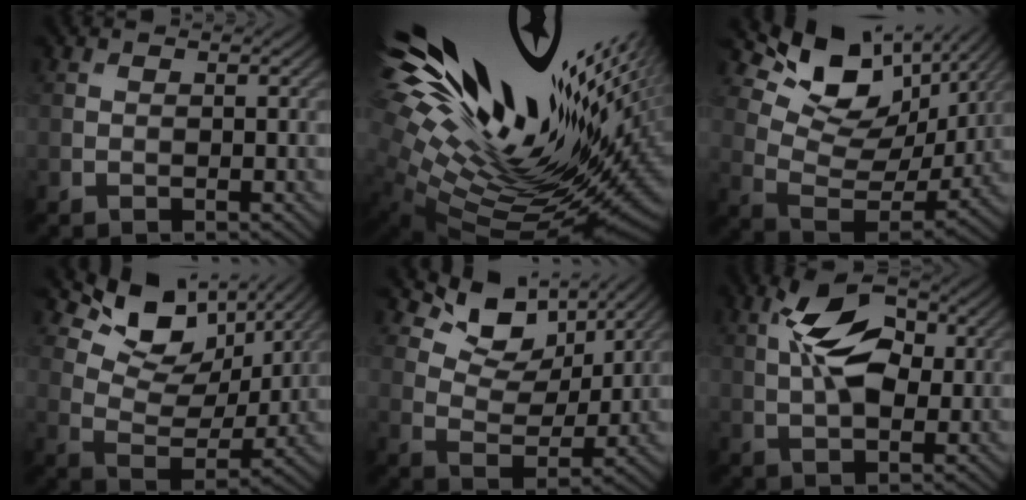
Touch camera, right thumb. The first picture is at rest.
{"total": 20.1, "force": [6.8, 8.2, 17.0], "torque": [-0.297, 0.003, 0.136]}
{"total": 13.3, "force": [7.0, 7.4, 8.6], "torque": [-0.173, -0.002, 0.127]}
{"total": 11.0, "force": [6.4, 6.2, 6.4], "torque": [-0.129, -0.008, 0.116]}
{"total": 8.9, "force": [5.5, 5.0, 5.0], "torque": [-0.093, -0.012, 0.094]}
{"total": 8.0, "force": [1.4, 4.1, 6.8], "torque": [-0.125, 0.012, 0.016]}